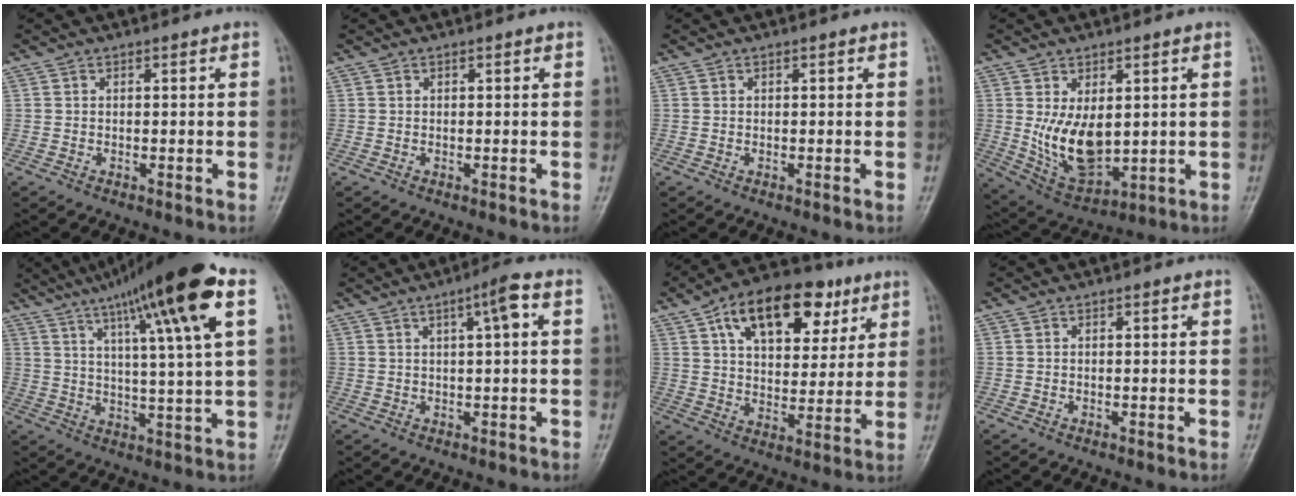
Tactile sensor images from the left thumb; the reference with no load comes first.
{"total": 0.0}
{"total": 0.0}
{"total": 11.2, "force": [0.9, 6.4, 9.2], "torque": [-0.144, -0.020, 0.039]}
{"total": 19.9, "force": [9.9, 1.5, 17.1], "torque": [-0.268, -0.005, 0.154]}
{"total": 4.6, "force": [1.5, 0.5, 4.4], "torque": [-0.074, 0.007, 0.024]}
{"total": 18.7, "force": [9.0, 10.6, 12.5], "torque": [-0.150, -0.013, 0.143]}
{"total": 0.0}